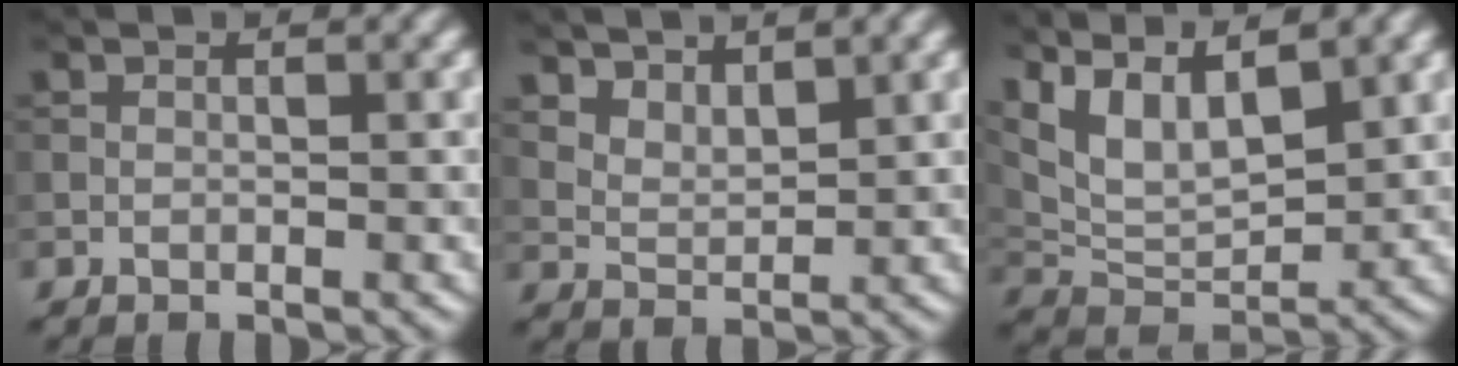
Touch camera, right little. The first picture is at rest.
{"total": 3.9, "force": [3.2, 1.4, 1.8], "torque": [-0.039, -0.002, 0.064]}
{"total": 7.7, "force": [4.4, 3.4, 5.4], "torque": [-0.106, 0.003, 0.084]}